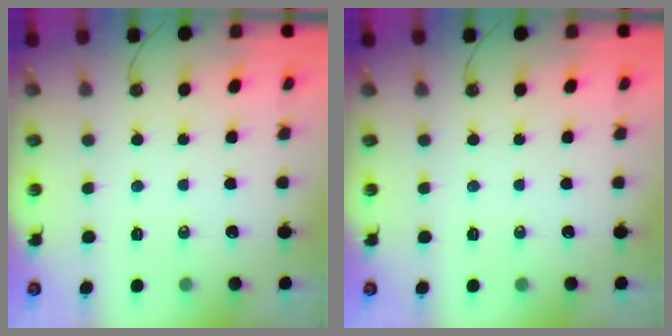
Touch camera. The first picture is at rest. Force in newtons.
{"total": 0.0}